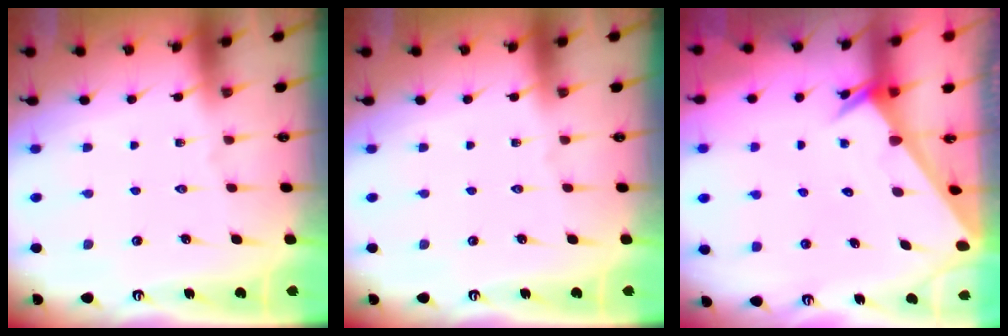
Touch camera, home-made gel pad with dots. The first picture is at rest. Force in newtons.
{"total": 0.0}
{"total": 2.3, "press": 2.3, "slide": 0.1}